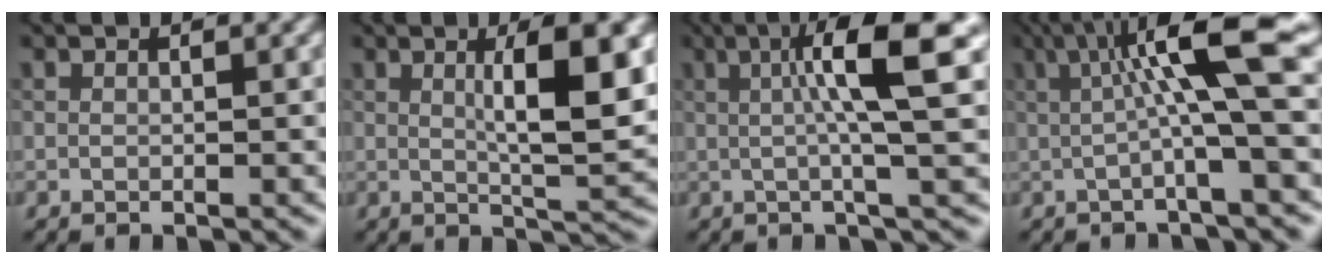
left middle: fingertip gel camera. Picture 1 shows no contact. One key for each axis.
{"total": 7.0, "fx": 1.5, "fy": 1.5, "fz": 6.7, "tx": -0.096, "ty": 0.001, "tz": 0.025}
{"total": 8.1, "fx": 1.7, "fy": 1.1, "fz": 7.8, "tx": -0.112, "ty": 0.015, "tz": 0.024}
{"total": 8.5, "fx": 1.5, "fy": 1.1, "fz": 8.3, "tx": -0.129, "ty": 0.006, "tz": 0.021}